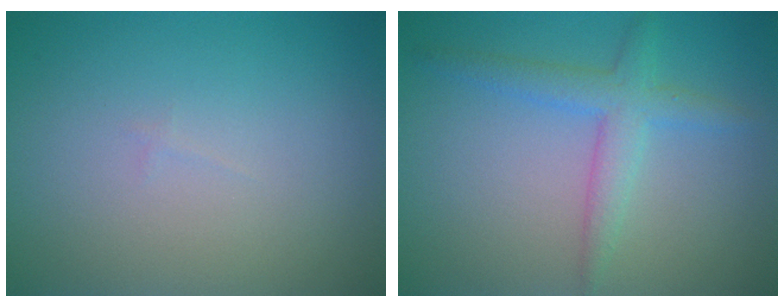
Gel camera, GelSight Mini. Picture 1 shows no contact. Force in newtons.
{"total": 3.0, "press": 3.0, "slide": 0.2}